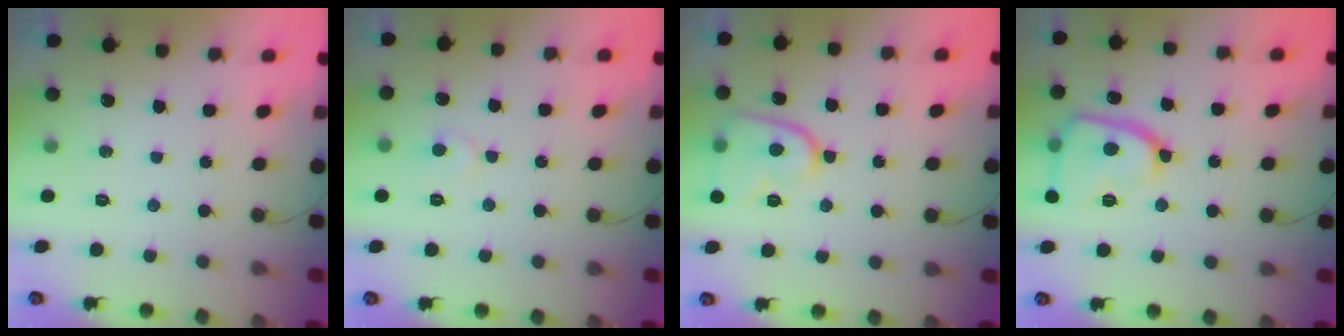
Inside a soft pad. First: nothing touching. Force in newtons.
{"total": 5.5, "press": 5.5, "slide": 0.5}
{"total": 11.1, "press": 11.1, "slide": 1.0}
{"total": 15.4, "press": 15.3, "slide": 1.4}